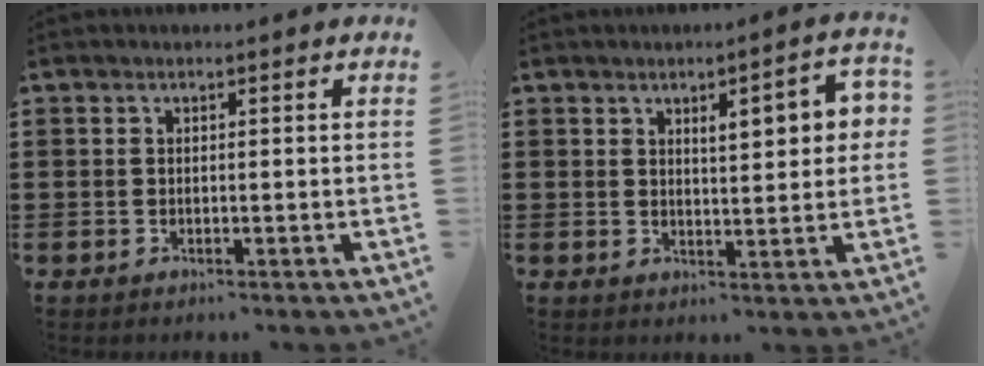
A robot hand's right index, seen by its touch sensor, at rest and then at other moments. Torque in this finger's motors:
{"motor_torque": [1.00, 0.00, 0.30, 0.04]}